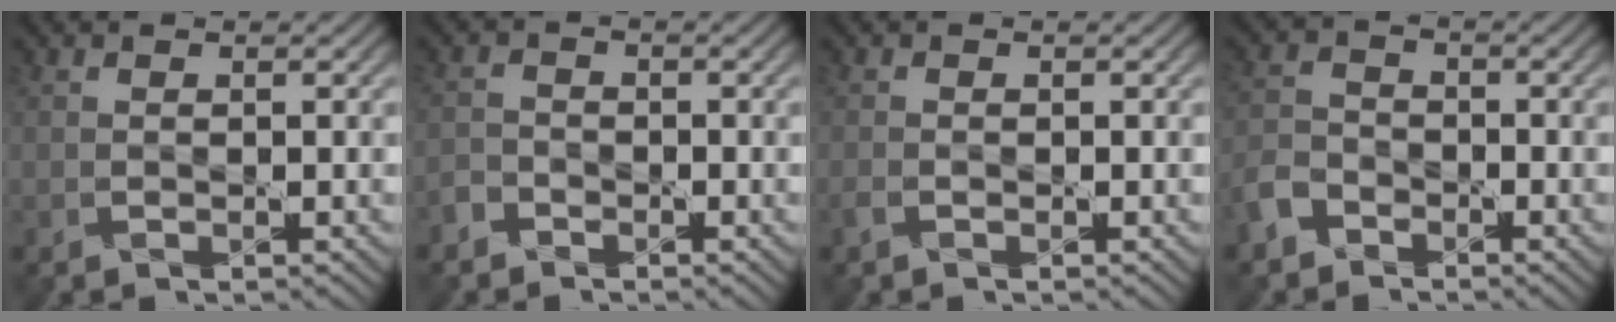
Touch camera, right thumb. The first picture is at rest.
{"total": 2.0, "force": [-1.7, 1.0, 0.1], "torque": [-0.005, 0.003, -0.044]}
{"total": 1.2, "force": [-0.8, 0.7, 0.7], "torque": [-0.023, 0.000, -0.017]}
{"total": 4.0, "force": [-3.0, 2.4, 1.1], "torque": [-0.040, 0.001, -0.073]}